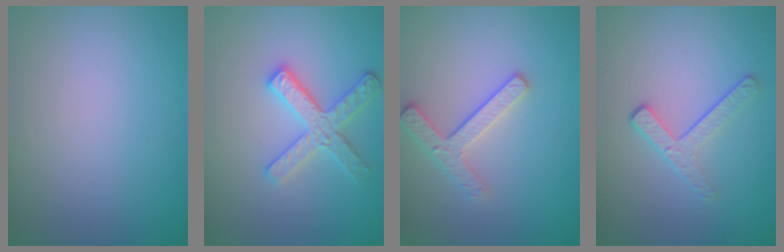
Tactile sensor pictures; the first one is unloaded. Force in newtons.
{"total": 3.2, "press": 3.0, "slide": 1.0}
{"total": 2.5, "press": 2.5, "slide": 0.3}
{"total": 2.0, "press": 1.4, "slide": 1.5}